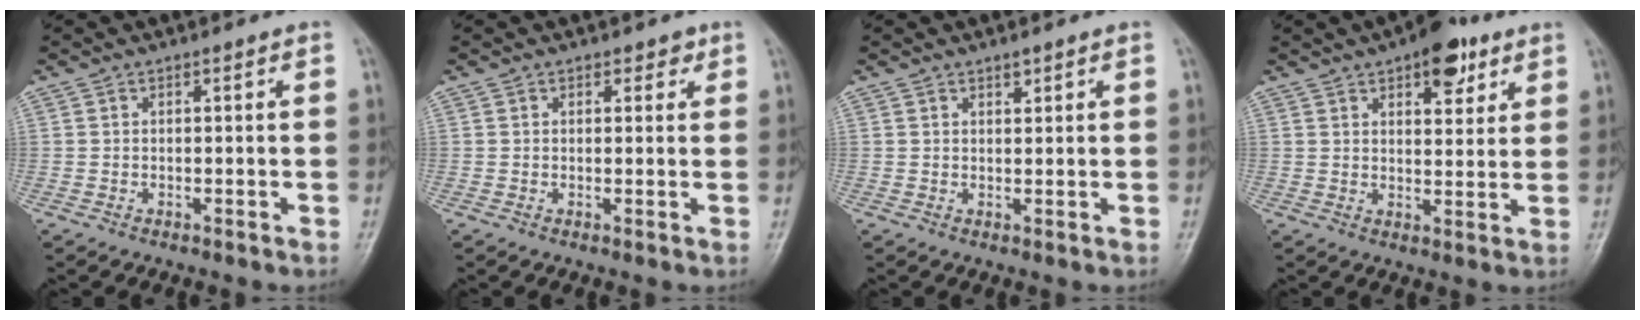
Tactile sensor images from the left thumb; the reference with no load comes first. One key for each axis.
{"total": 2.0, "fx": 1.2, "fy": 1.3, "fz": 0.9, "tx": 0.006, "ty": -0.003, "tz": 0.011}
{"total": 1.4, "fx": 1.1, "fy": 0.6, "fz": 0.7, "tx": -0.004, "ty": -0.007, "tz": 0.017}
{"total": 9.4, "fx": 5.3, "fy": 4.4, "fz": 6.4, "tx": -0.060, "ty": -0.020, "tz": 0.071}